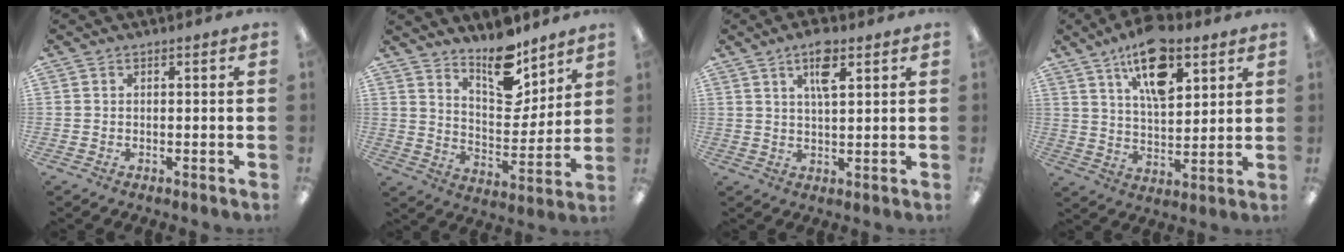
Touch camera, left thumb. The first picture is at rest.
{"total": 13.4, "force": [10.5, 5.6, 6.2], "torque": [-0.082, -0.079, 0.187]}
{"total": 6.6, "force": [3.7, 2.1, 5.0], "torque": [-0.086, -0.002, 0.059]}
{"total": 14.9, "force": [8.8, 6.8, 9.8], "torque": [-0.158, -0.030, 0.152]}